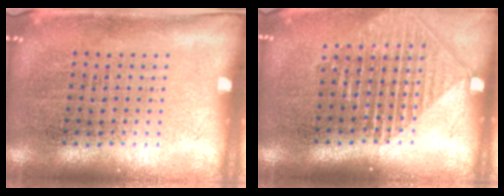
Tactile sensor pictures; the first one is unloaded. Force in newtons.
{"total": 1.4, "press": 1.2, "slide": 0.7}